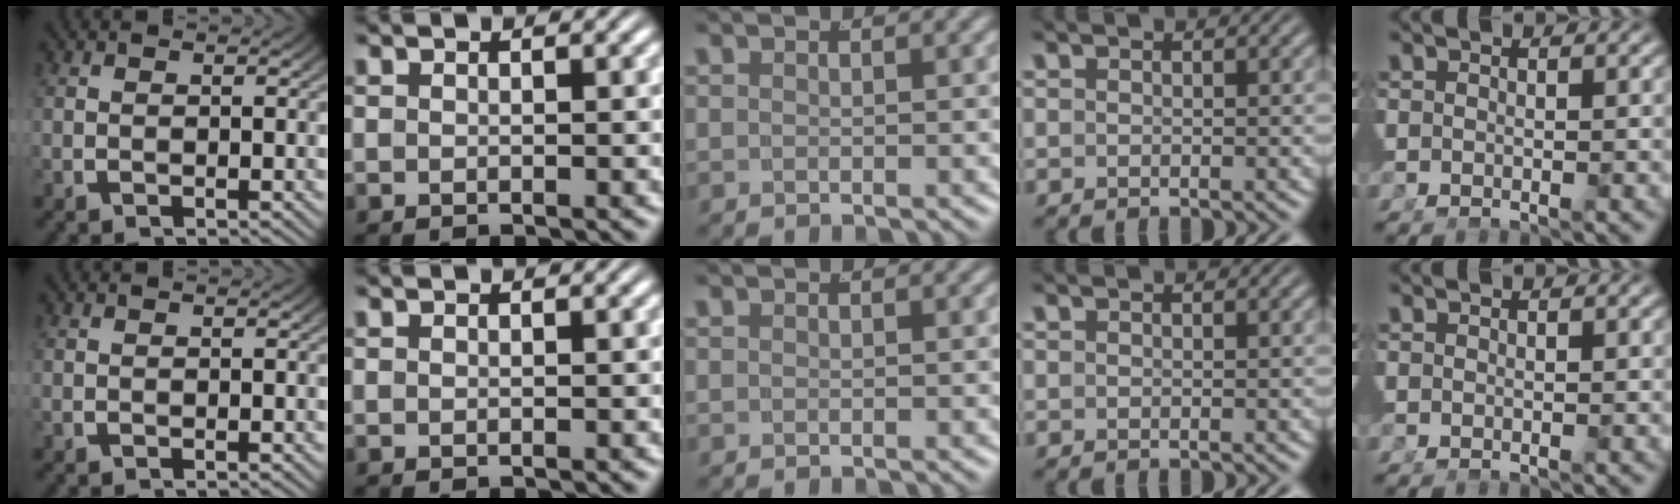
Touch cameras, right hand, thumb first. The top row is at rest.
{}